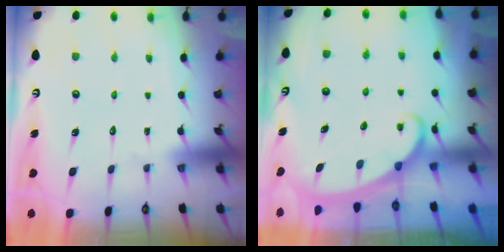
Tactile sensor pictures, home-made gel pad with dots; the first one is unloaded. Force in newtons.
{"total": 2.3, "press": 2.3, "slide": 0.4}